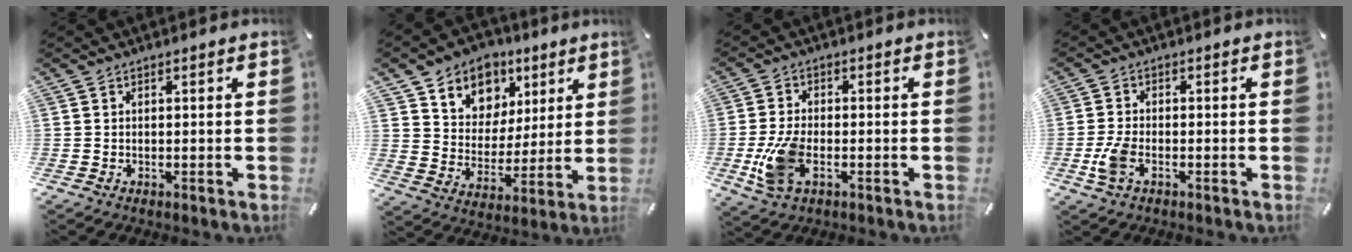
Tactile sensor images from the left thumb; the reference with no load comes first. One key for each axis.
{"total": 9.9, "fx": 5.2, "fy": 8.4, "fz": 0.5, "tx": -0.018, "ty": -0.047, "tz": 0.102}
{"total": 9.9, "fx": -2.6, "fy": 5.7, "fz": 7.7, "tx": -0.166, "ty": -0.002, "tz": -0.042}
{"total": 5.4, "fx": -1.8, "fy": 3.0, "fz": 4.2, "tx": -0.101, "ty": -0.001, "tz": -0.037}